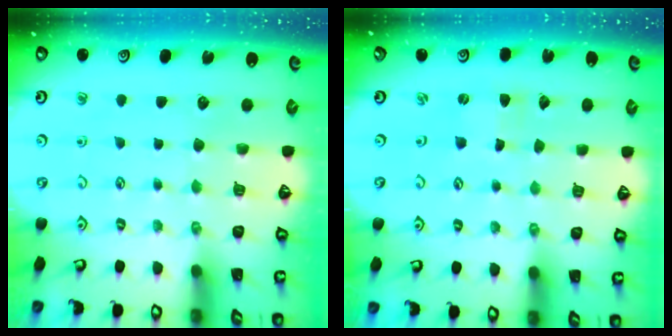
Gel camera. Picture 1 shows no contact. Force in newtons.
{"total": 0.0}